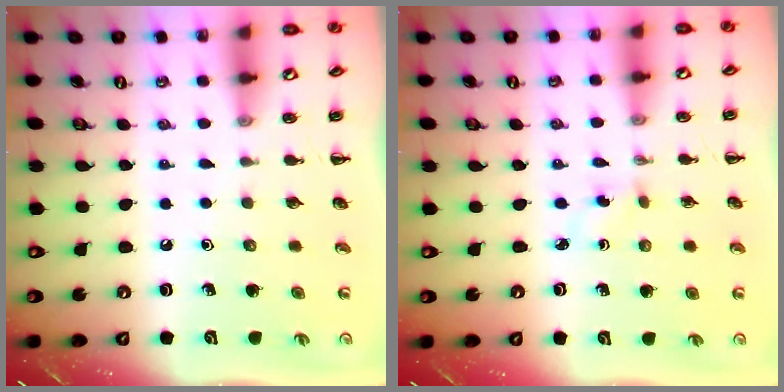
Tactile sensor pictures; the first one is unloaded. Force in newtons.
{"total": 1.5, "press": 1.3, "slide": 0.6}